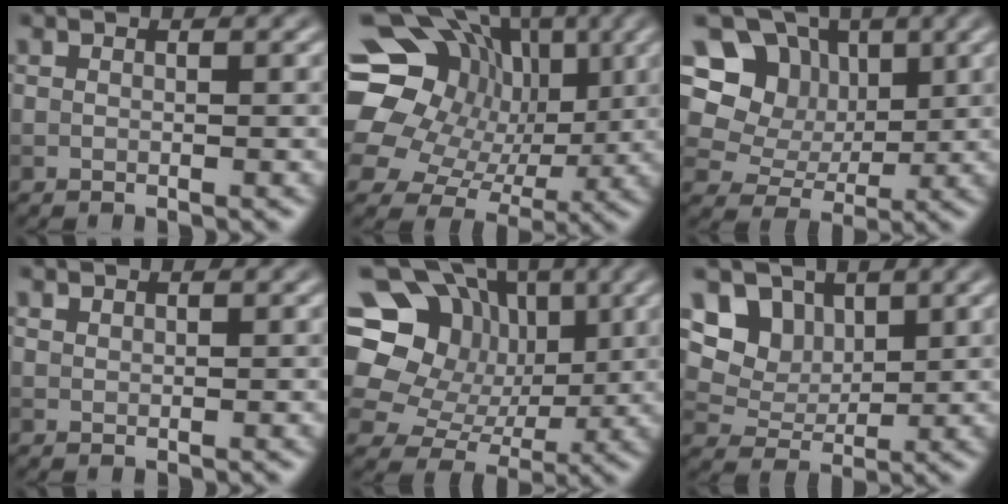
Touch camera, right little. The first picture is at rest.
{"total": 18.8, "force": [5.8, 15.8, 8.5], "torque": [-0.175, 0.045, 0.071]}
{"total": 10.0, "force": [3.6, 8.2, 4.4], "torque": [-0.093, 0.025, 0.057]}
{"total": 0.5, "force": [0.5, 0.2, 0.0], "torque": [-0.002, 0.000, 0.014]}
{"total": 15.8, "force": [5.2, 13.1, 7.1], "torque": [-0.167, 0.044, 0.077]}
{"total": 6.8, "force": [3.5, 5.0, 3.0], "torque": [-0.070, -0.011, 0.068]}